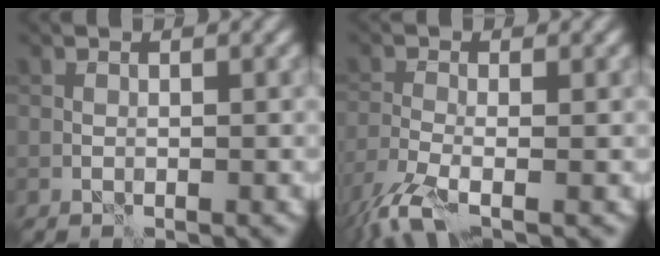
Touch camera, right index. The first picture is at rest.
{"total": 5.3, "force": [-3.5, 1.5, 3.7], "torque": [-0.077, -0.018, -0.079]}